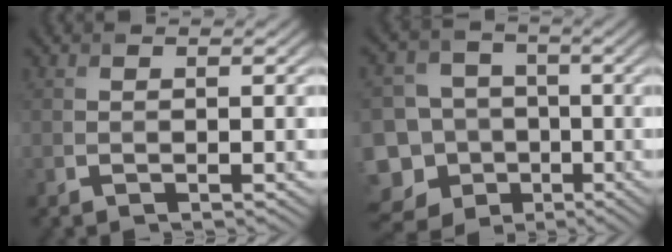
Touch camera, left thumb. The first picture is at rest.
{"total": 16.3, "force": [-8.9, 13.0, 4.3], "torque": [-0.146, -0.036, -0.148]}